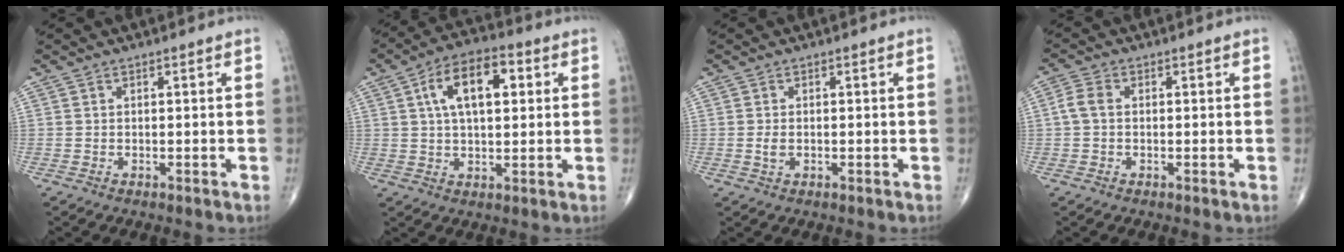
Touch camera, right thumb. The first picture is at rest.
{"total": 10.5, "force": [2.8, 5.3, 8.6], "torque": [-0.133, 0.012, 0.042]}
{"total": 1.6, "force": [-0.2, 0.9, 1.3], "torque": [-0.026, 0.001, -0.005]}
{"total": 3.1, "force": [0.0, 2.2, 2.3], "torque": [-0.050, 0.008, -0.005]}